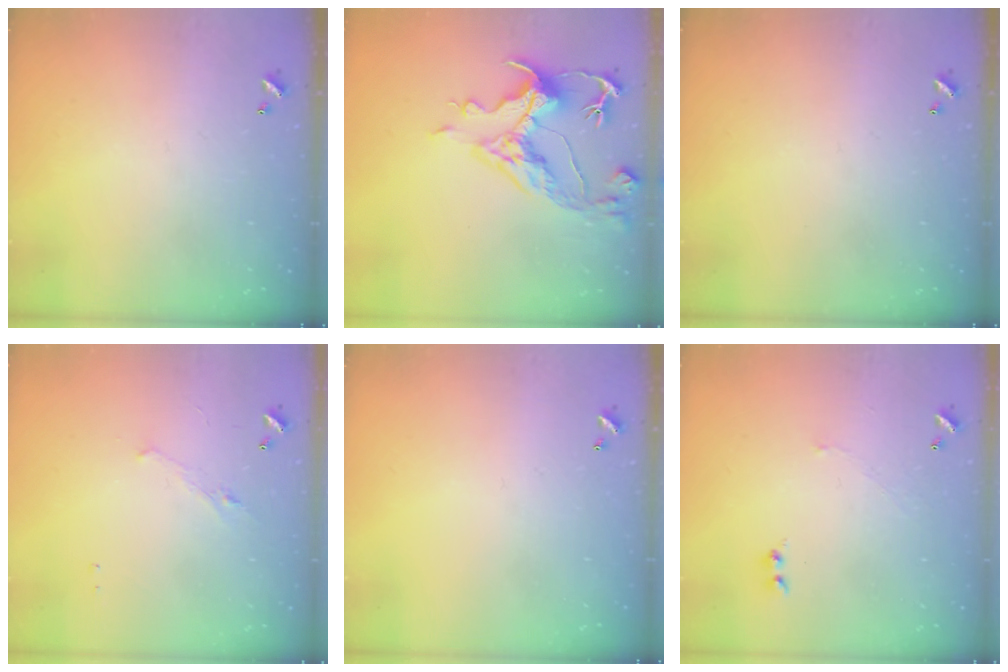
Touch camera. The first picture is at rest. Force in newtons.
{"total": 7.1, "press": 6.9, "slide": 1.4}
{"total": 0.0}
{"total": 1.3, "press": 1.2, "slide": 0.6}
{"total": 0.0}
{"total": 2.6, "press": 2.6, "slide": 0.6}